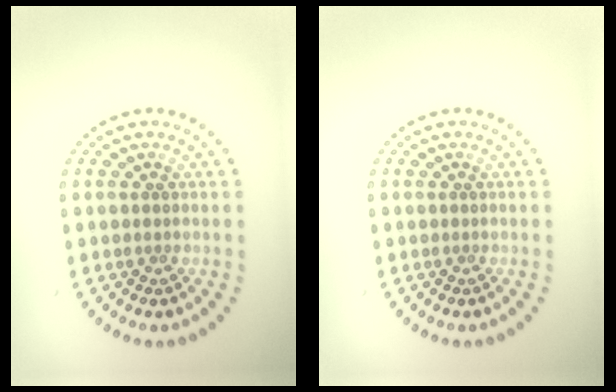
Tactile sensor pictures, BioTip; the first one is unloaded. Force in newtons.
{"total": 0.0}